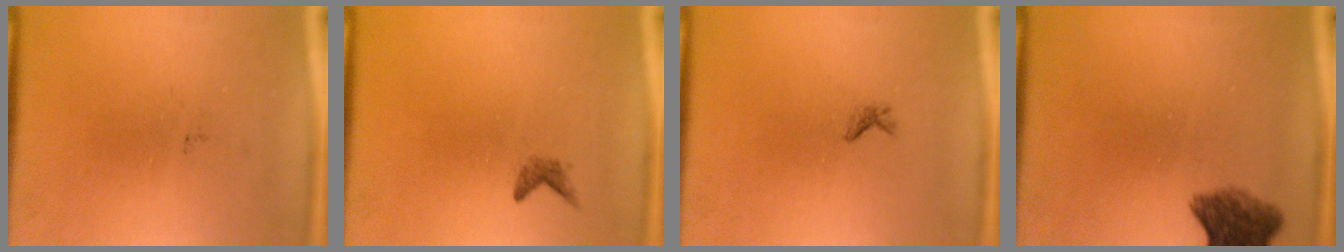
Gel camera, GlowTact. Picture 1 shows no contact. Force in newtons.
{"total": 0.9}
{"total": 0.6}
{"total": 6.4}